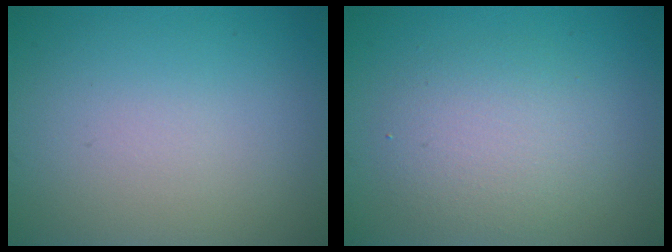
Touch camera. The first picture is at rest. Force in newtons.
{"total": 3.6, "press": 3.6, "slide": 0.3}